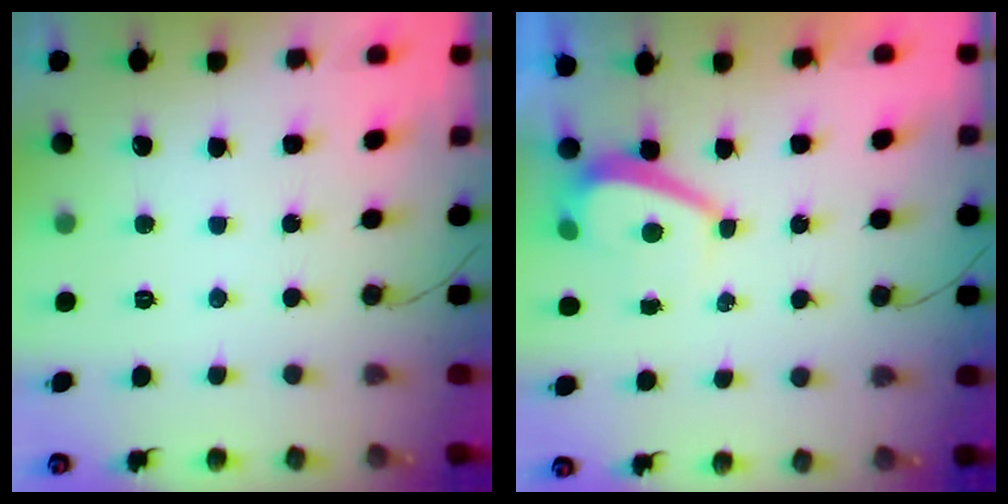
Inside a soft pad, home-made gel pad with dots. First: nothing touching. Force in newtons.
{"total": 1.7, "press": 1.6, "slide": 0.6}